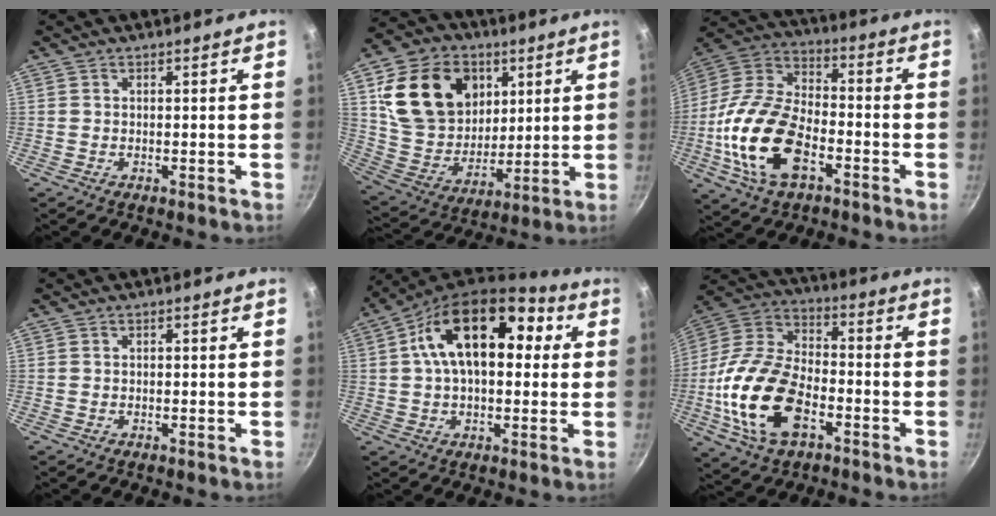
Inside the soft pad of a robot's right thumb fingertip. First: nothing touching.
{"total": 21.7, "force": [7.5, 16.7, 11.7], "torque": [-0.184, -0.007, 0.147]}
{"total": 19.6, "force": [-6.5, 10.9, 14.9], "torque": [-0.293, 0.030, -0.122]}
{"total": 0.0}
{"total": 19.4, "force": [4.3, 11.1, 15.3], "torque": [-0.227, 0.032, 0.055]}
{"total": 20.3, "force": [-6.5, 11.7, 15.3], "torque": [-0.299, 0.028, -0.120]}